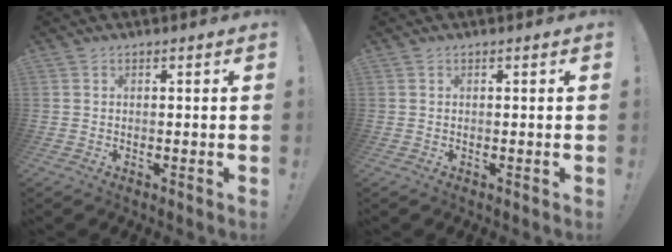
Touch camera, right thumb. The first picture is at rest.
{"total": 0.0}